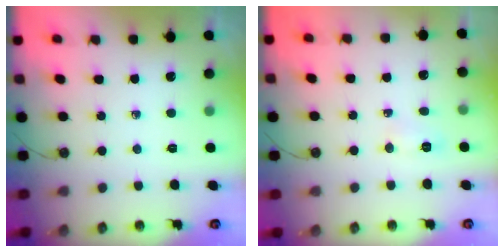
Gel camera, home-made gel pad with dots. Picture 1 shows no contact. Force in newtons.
{"total": 5.6, "press": 5.5, "slide": 1.2}